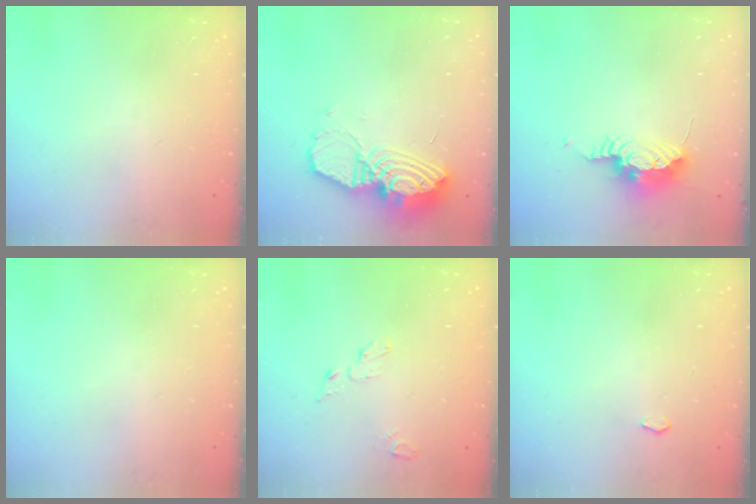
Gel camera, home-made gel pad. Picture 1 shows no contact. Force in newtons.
{"total": 14.6, "press": 14.5, "slide": 1.5}
{"total": 10.9, "press": 9.7, "slide": 5.0}
{"total": 0.0}
{"total": 4.1, "press": 4.1, "slide": 0.4}
{"total": 2.0, "press": 1.9, "slide": 0.3}